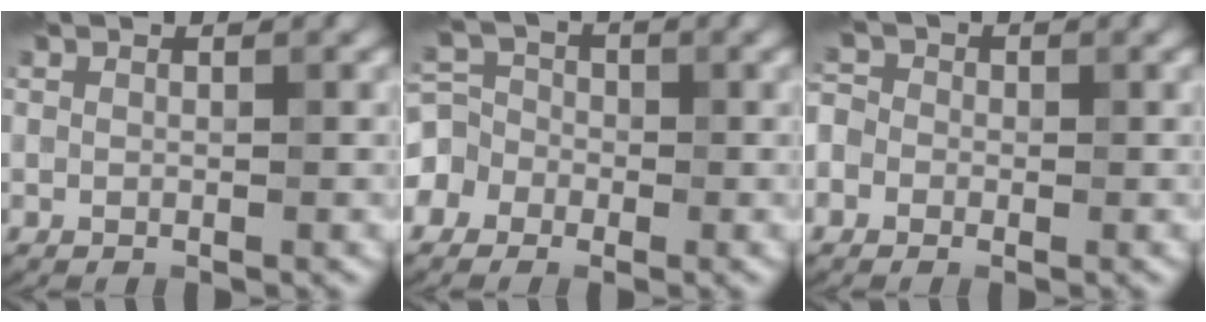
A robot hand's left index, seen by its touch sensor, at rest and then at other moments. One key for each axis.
{"total": 5.0, "fx": -2.5, "fy": 4.2, "fz": 0.9, "tx": -0.005, "ty": 0.010, "tz": -0.064}
{"total": 4.1, "fx": -2.1, "fy": 3.4, "fz": 0.8, "tx": -0.001, "ty": 0.011, "tz": -0.067}